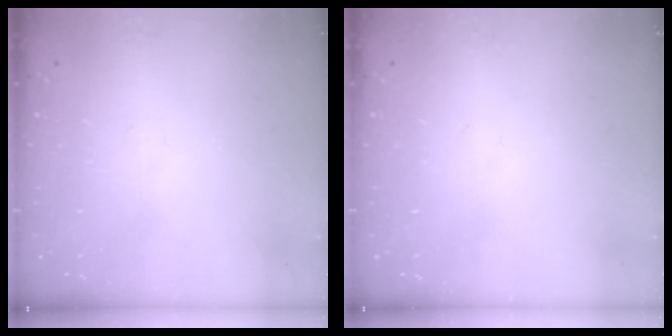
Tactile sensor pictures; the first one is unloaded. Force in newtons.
{"total": 0.0}